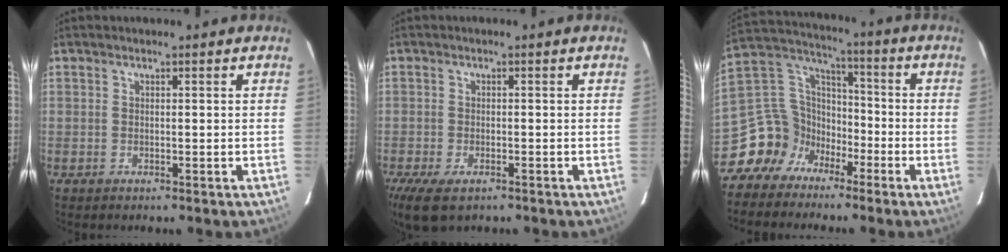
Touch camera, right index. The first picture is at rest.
{"total": 7.7, "force": [-4.9, 3.5, 4.8], "torque": [-0.117, -0.033, -0.085]}
{"total": 11.9, "force": [-7.7, 8.6, 2.7], "torque": [-0.071, 0.050, -0.146]}